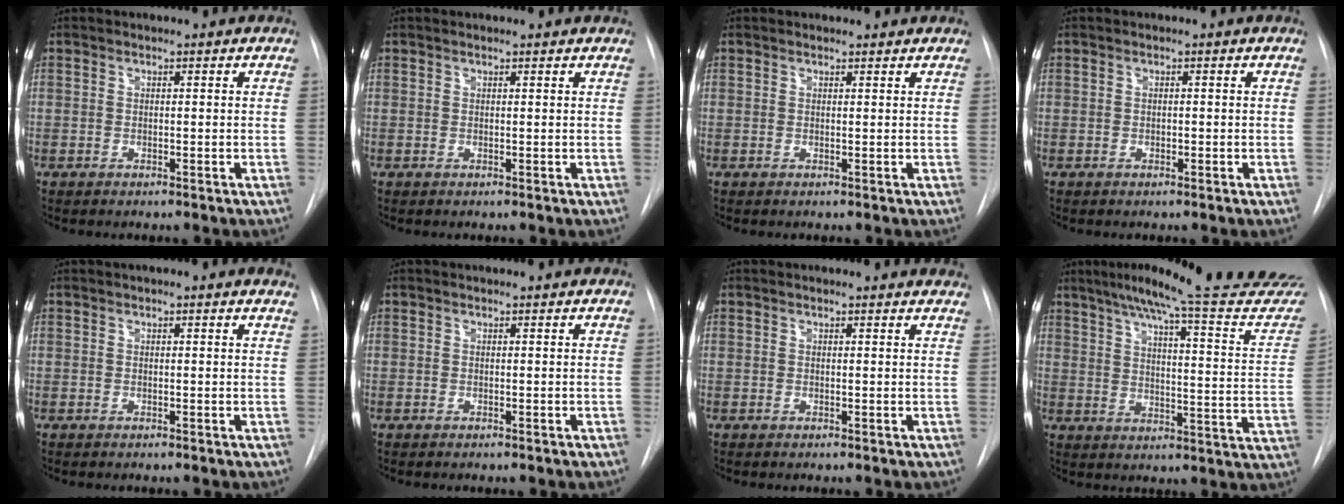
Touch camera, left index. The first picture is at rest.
{"total": 1.3, "force": [1.2, 0.0, 0.3], "torque": [-0.011, 0.009, 0.016]}
{"total": 1.4, "force": [1.4, 0.3, 0.0], "torque": [-0.009, 0.006, 0.017]}
{"total": 0.0}
{"total": 2.8, "force": [2.3, 0.1, 1.5], "torque": [-0.015, 0.013, 0.021]}
{"total": 0.6, "force": [0.6, -0.1, 0.1], "torque": [-0.001, 0.002, 0.011]}
{"total": 5.9, "force": [5.7, 0.7, 1.3], "torque": [-0.008, 0.003, 0.041]}
{"total": 27.5, "force": [25.1, 0.9, 11.2], "torque": [-0.162, -0.088, 0.306]}